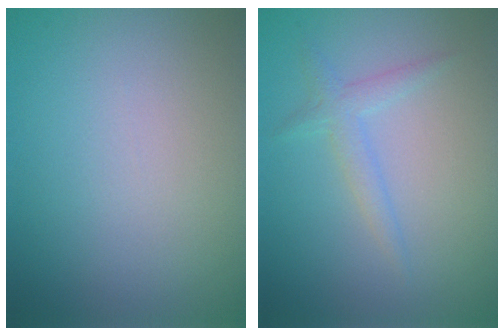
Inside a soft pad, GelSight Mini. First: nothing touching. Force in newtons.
{"total": 1.6, "press": 1.6, "slide": 0.1}